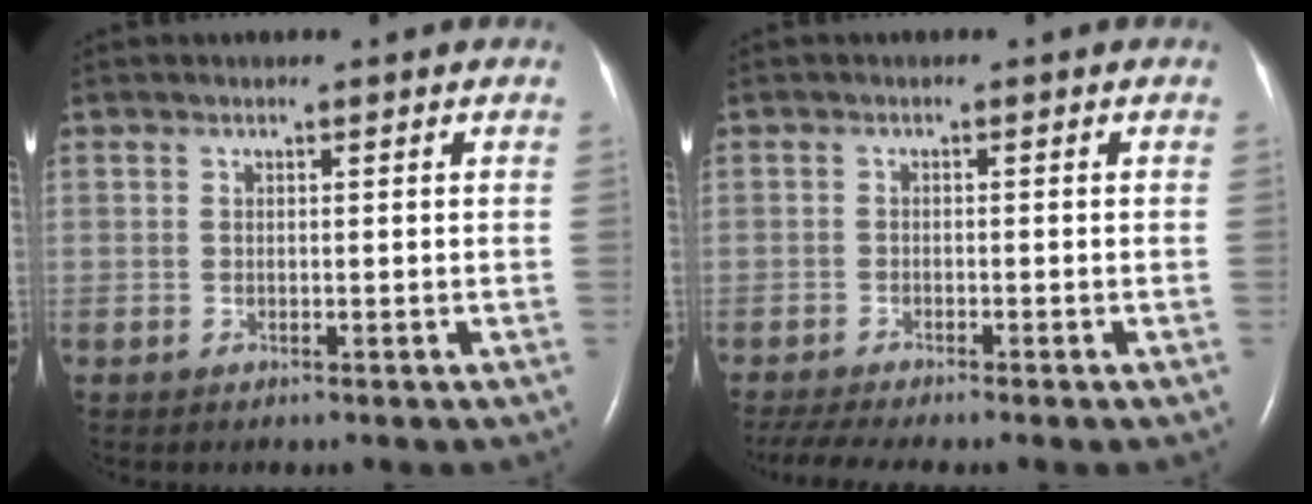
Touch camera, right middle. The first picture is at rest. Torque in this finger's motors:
{"motor_torque": [0.29, -0.28, 0.07, 0.02]}